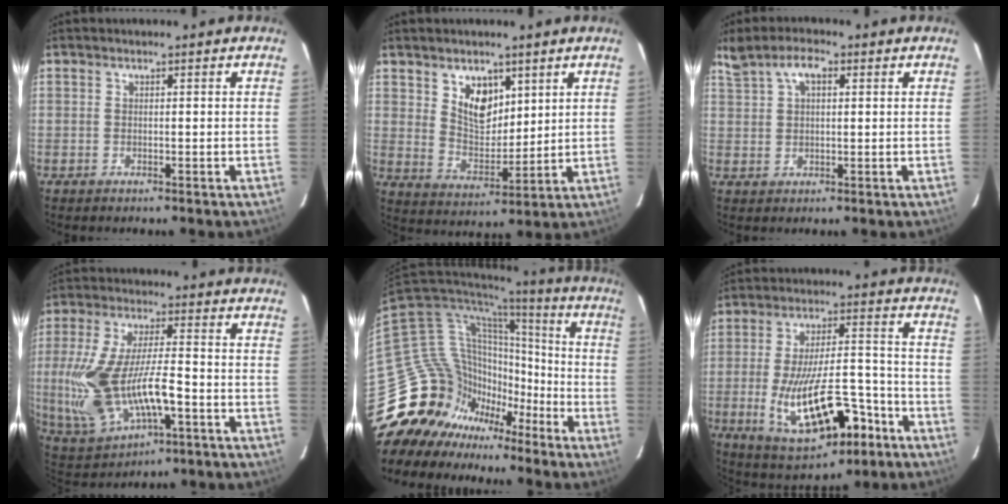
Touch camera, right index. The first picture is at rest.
{"total": 8.3, "force": [4.3, 5.2, 4.8], "torque": [-0.075, 0.001, 0.088]}
{"total": 5.2, "force": [2.8, 2.3, 3.8], "torque": [-0.071, 0.014, 0.052]}
{"total": 19.1, "force": [-4.0, 8.3, 16.7], "torque": [-0.357, -0.012, -0.055]}
{"total": 22.1, "force": [-13.3, 16.1, 7.3], "torque": [-0.176, 0.018, -0.218]}
{"total": 18.8, "force": [-7.8, 7.7, 15.3], "torque": [-0.287, -0.011, -0.097]}